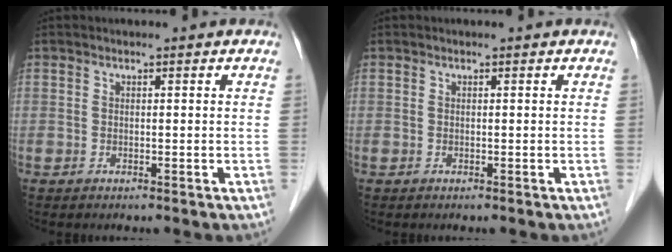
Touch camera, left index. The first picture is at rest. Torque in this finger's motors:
{"motor_torque": [-0.18, -0.19, 0.04, 0.00]}